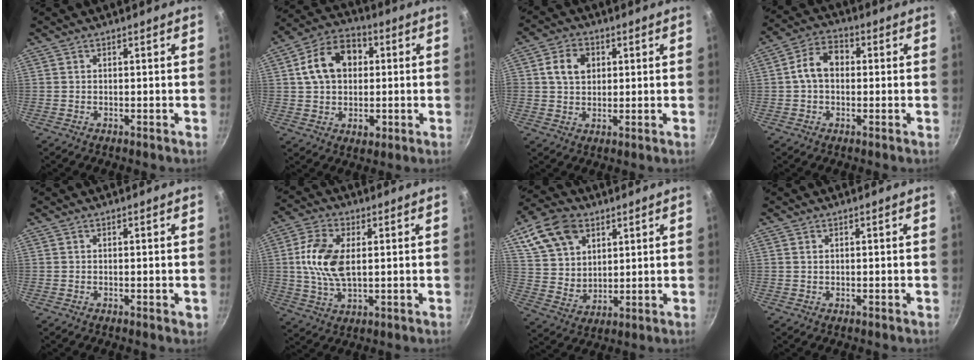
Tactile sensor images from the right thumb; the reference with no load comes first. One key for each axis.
{"total": 14.1, "fx": 2.4, "fy": 10.7, "fz": 9.0, "tx": -0.127, "ty": 0.020, "tz": 0.032}
{"total": 6.5, "fx": 1.7, "fy": 5.1, "fz": 3.7, "tx": -0.047, "ty": 0.006, "tz": 0.024}
{"total": 7.7, "fx": 0.4, "fy": 5.5, "fz": 5.3, "tx": -0.073, "ty": 0.024, "tz": -0.005}
{"total": 0.9, "fx": -0.2, "fy": 0.3, "fz": 0.9, "tx": -0.011, "ty": -0.001, "tz": -0.003}
{"total": 10.7, "fx": 1.4, "fy": 6.0, "fz": 8.8, "tx": -0.169, "ty": 0.006, "tz": 0.025}
{"total": 14.0, "fx": 6.7, "fy": 9.6, "fz": 7.7, "tx": -0.128, "ty": -0.011, "tz": 0.135}
{"total": 0.6, "fx": 0.2, "fy": 0.4, "fz": 0.3, "tx": -0.005, "ty": 0.002, "tz": 0.005}